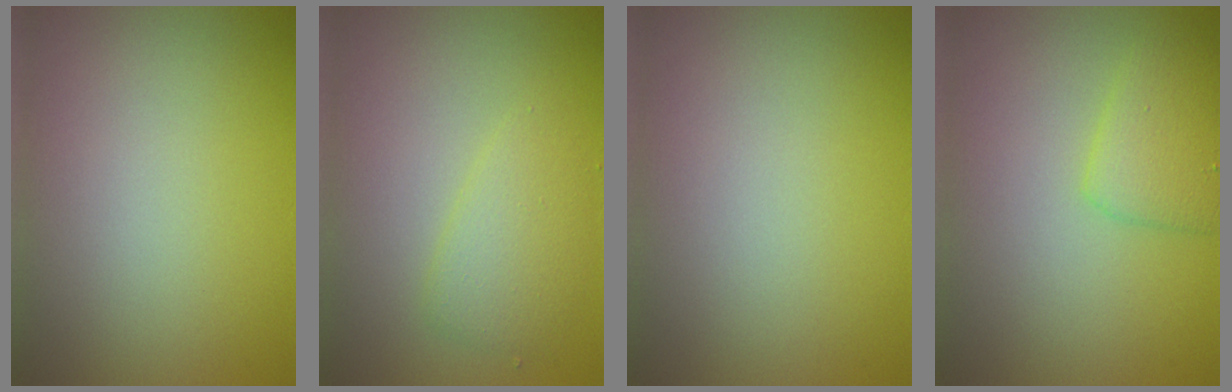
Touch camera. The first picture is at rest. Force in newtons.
{"total": 2.6, "press": 2.6, "slide": 0.0}
{"total": 0.0}
{"total": 2.8, "press": 2.8, "slide": 0.1}